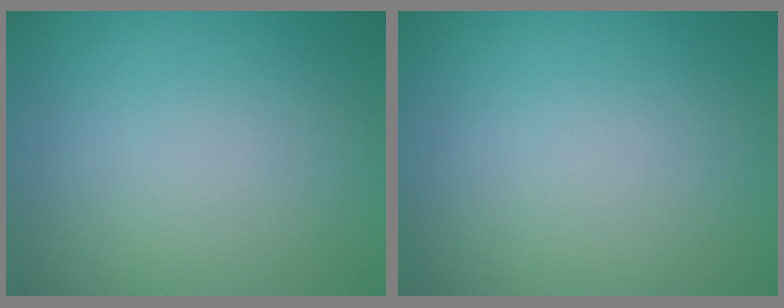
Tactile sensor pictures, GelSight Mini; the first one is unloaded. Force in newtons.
{"total": 0.0}